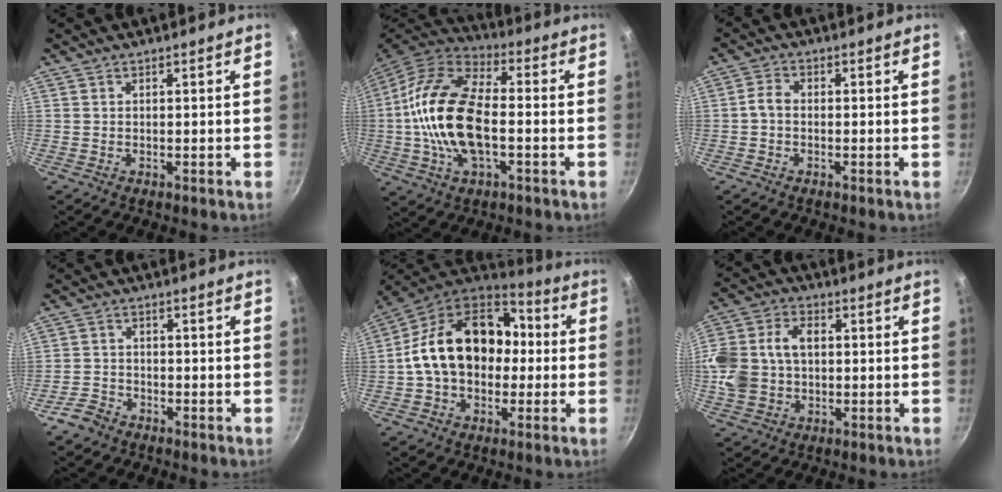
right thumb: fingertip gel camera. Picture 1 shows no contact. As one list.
[{"total": 19.5, "force": [-2.0, 9.9, 16.7], "torque": [-0.335, 0.023, -0.041]}, {"total": 2.8, "force": [-0.6, 1.9, 2.0], "torque": [-0.037, 0.010, -0.018]}, {"total": 3.7, "force": [-2.9, 2.2, 0.8], "torque": [-0.012, 0.016, -0.057]}, {"total": 20.6, "force": [-0.2, 14.3, 14.9], "torque": [-0.234, 0.045, -0.007]}, {"total": 15.5, "force": [0.3, 11.1, 10.8], "torque": [-0.235, 0.024, 0.006]}]